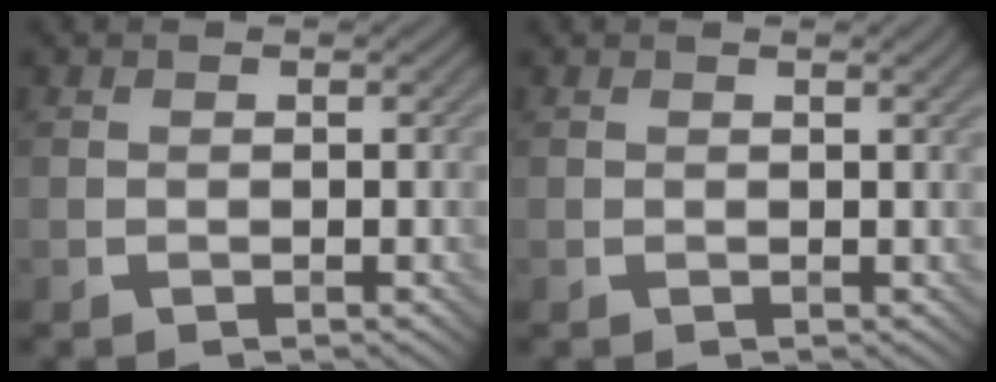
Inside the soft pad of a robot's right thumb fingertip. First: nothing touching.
{"total": 0.9, "force": [0.5, 0.1, 0.8], "torque": [-0.012, 0.001, 0.007]}